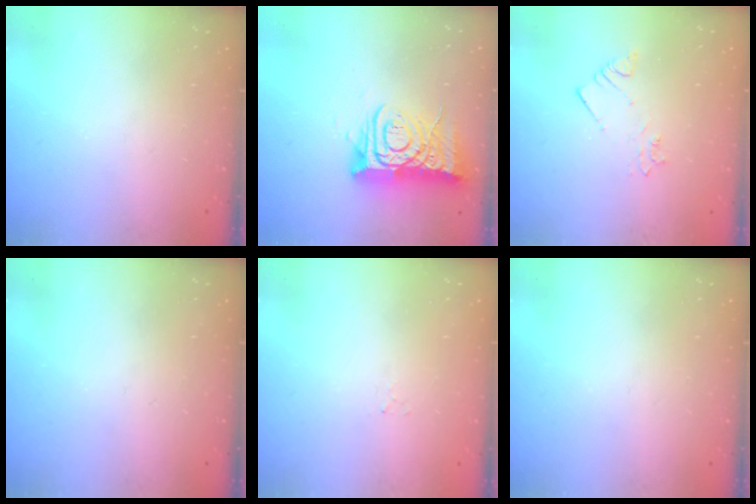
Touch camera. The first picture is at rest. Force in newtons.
{"total": 14.2, "press": 14.1, "slide": 1.5}
{"total": 2.7, "press": 2.7, "slide": 0.3}
{"total": 0.0}
{"total": 1.5, "press": 1.5, "slide": 0.2}
{"total": 0.0}